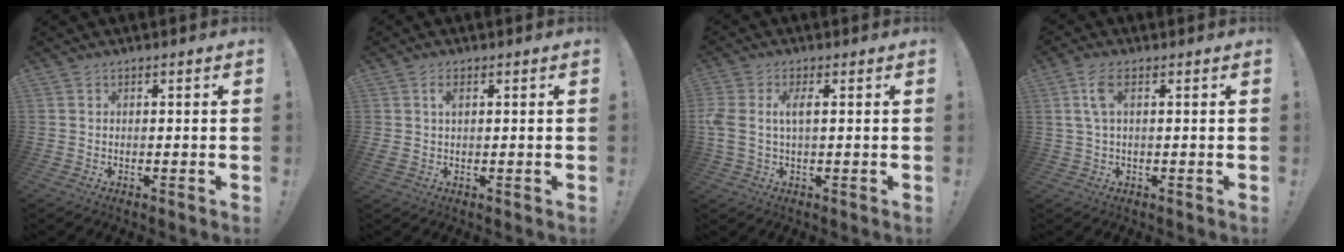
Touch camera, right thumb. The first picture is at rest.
{"total": 2.3, "force": [0.8, 0.8, 2.0], "torque": [-0.030, -0.002, 0.010]}
{"total": 4.9, "force": [0.7, 2.0, 4.4], "torque": [-0.102, -0.001, 0.010]}
{"total": 4.9, "force": [1.5, 1.5, 4.4], "torque": [-0.088, 0.005, 0.029]}